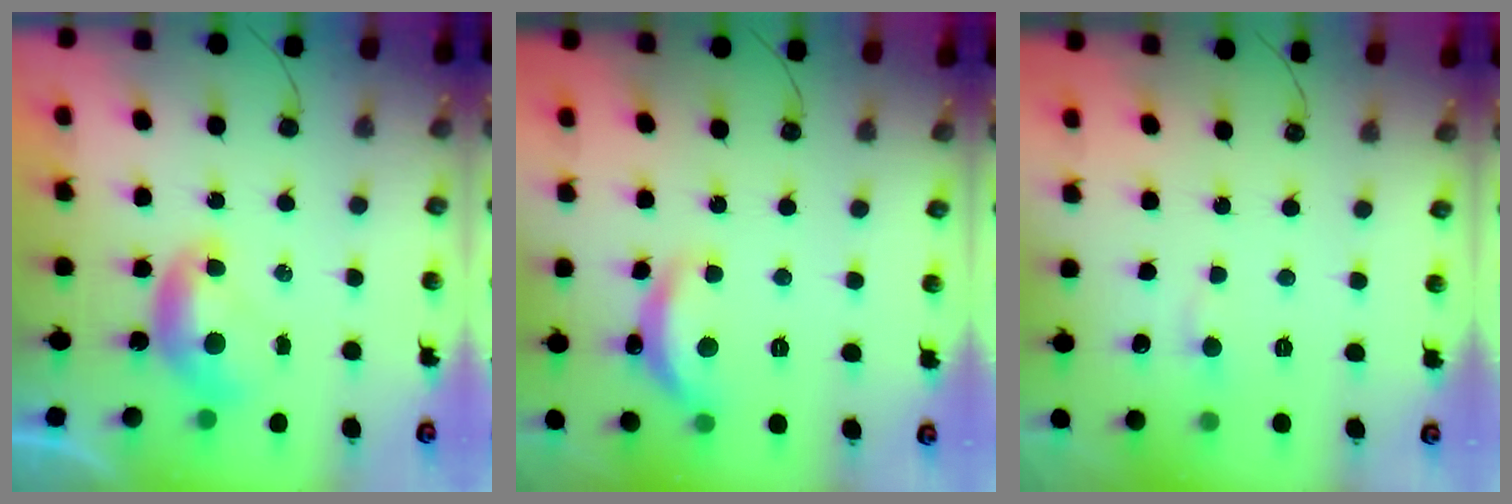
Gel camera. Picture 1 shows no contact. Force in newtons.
{"total": 6.7, "press": 6.7, "slide": 0.6}
{"total": 0.7, "press": 0.3, "slide": 0.6}